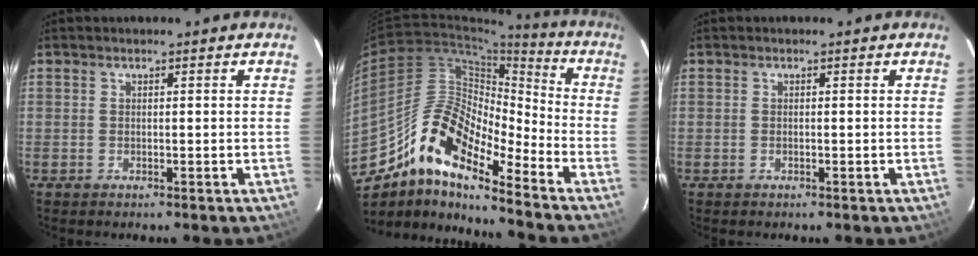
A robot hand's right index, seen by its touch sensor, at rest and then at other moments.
{"total": 15.6, "force": [-11.5, 4.5, 9.6], "torque": [-0.158, 0.008, -0.230]}
{"total": 0.0}